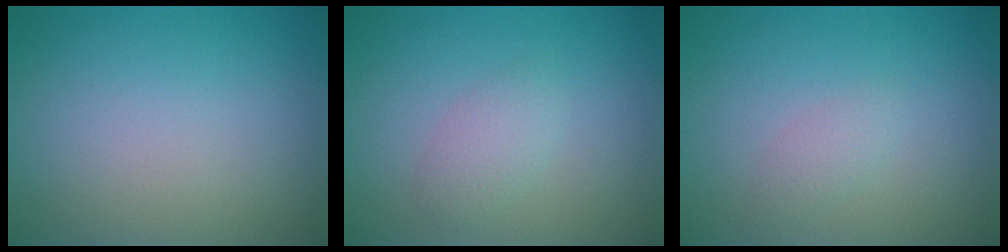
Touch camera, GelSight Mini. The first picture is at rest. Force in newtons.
{"total": 1.8, "press": 1.8, "slide": 0.2}
{"total": 1.1, "press": 1.1, "slide": 0.0}